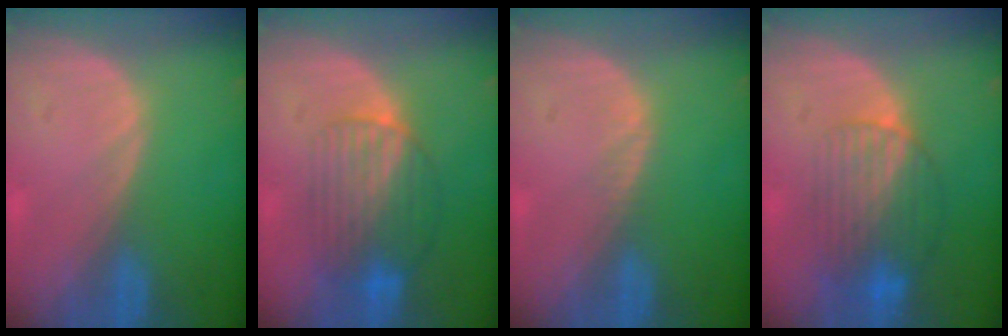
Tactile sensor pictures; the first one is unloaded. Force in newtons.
{"total": 7.5, "press": 7.2, "slide": 2.1}
{"total": 0.5, "press": 0.5, "slide": 0.1}
{"total": 8.2, "press": 7.4, "slide": 3.5}